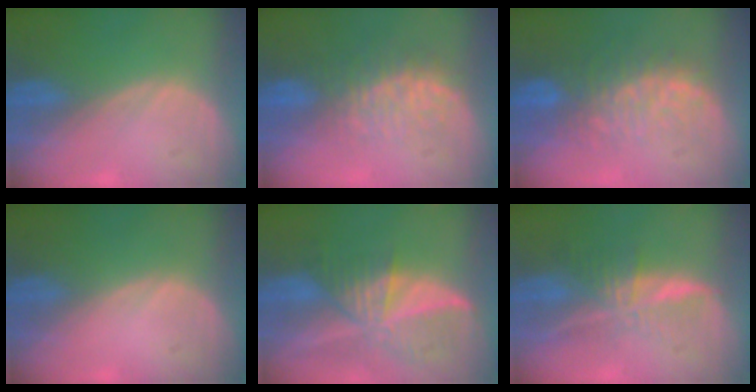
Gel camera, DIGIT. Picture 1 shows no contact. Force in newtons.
{"total": 7.8, "press": 7.5, "slide": 2.0}
{"total": 9.9, "press": 8.6, "slide": 4.8}
{"total": 0.0}
{"total": 9.4, "press": 8.2, "slide": 4.6}
{"total": 7.3, "press": 6.1, "slide": 4.0}